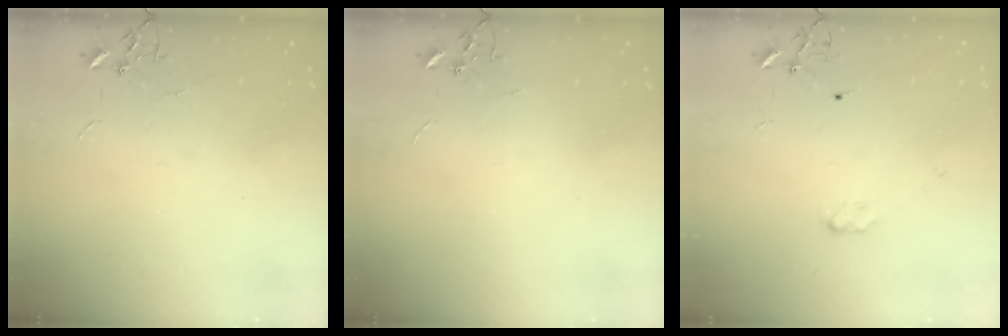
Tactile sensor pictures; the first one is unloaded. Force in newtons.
{"total": 0.0}
{"total": 3.4, "press": 3.4, "slide": 0.5}